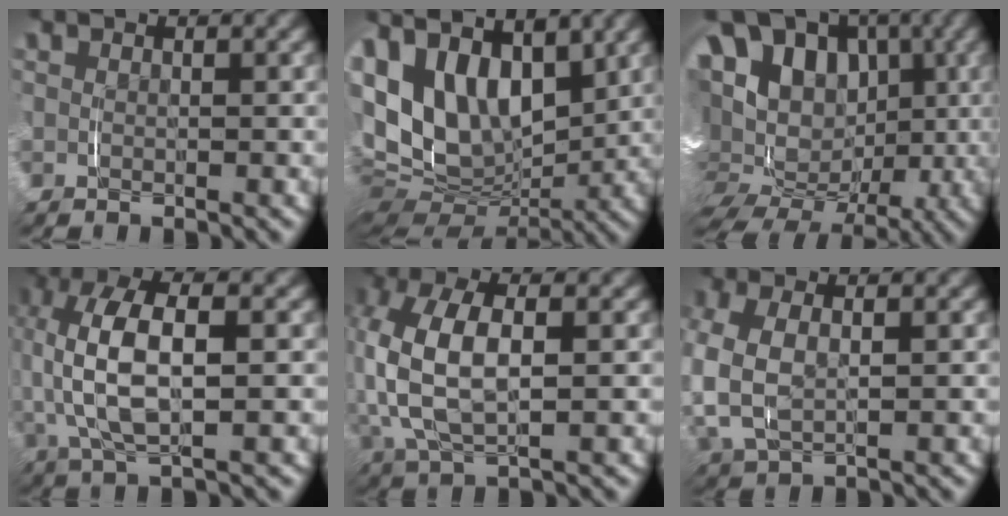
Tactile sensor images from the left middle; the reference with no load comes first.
{"total": 14.0, "force": [1.9, 10.6, 9.1], "torque": [-0.183, -0.024, 0.036]}
{"total": 19.6, "force": [-1.9, 16.4, 10.4], "torque": [-0.243, -0.071, -0.018]}
{"total": 7.4, "force": [0.8, 3.3, 6.6], "torque": [-0.149, 0.002, 0.017]}
{"total": 7.9, "force": [0.6, 4.5, 6.4], "torque": [-0.175, -0.011, 0.022]}
{"total": 6.1, "force": [0.2, 4.4, 4.3], "torque": [-0.131, -0.008, 0.011]}